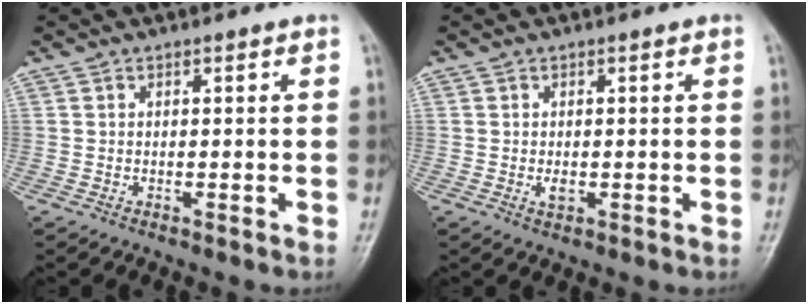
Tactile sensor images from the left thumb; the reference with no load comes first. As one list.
[{"total": 2.1, "force": [-0.2, 1.1, 1.7], "torque": [-0.024, -0.002, -0.003]}]